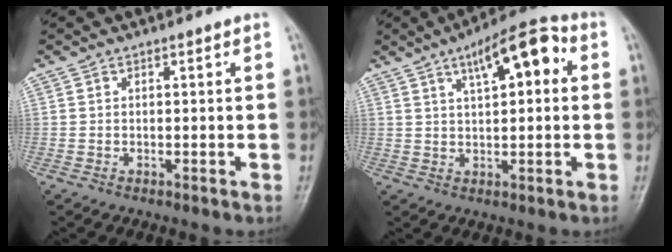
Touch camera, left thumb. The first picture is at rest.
{"total": 11.2, "force": [3.9, 4.3, 9.6], "torque": [-0.127, 0.017, 0.052]}